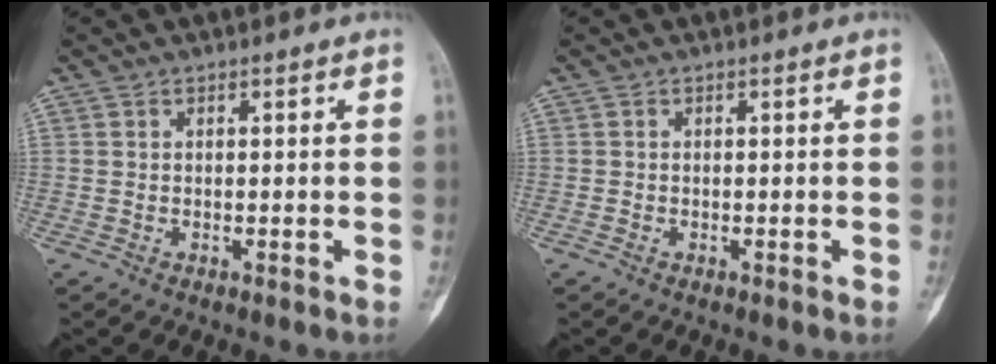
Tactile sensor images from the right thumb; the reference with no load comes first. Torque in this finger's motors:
{"motor_torque": [-0.01, -0.24, 0.11, 0.01, -0.01]}